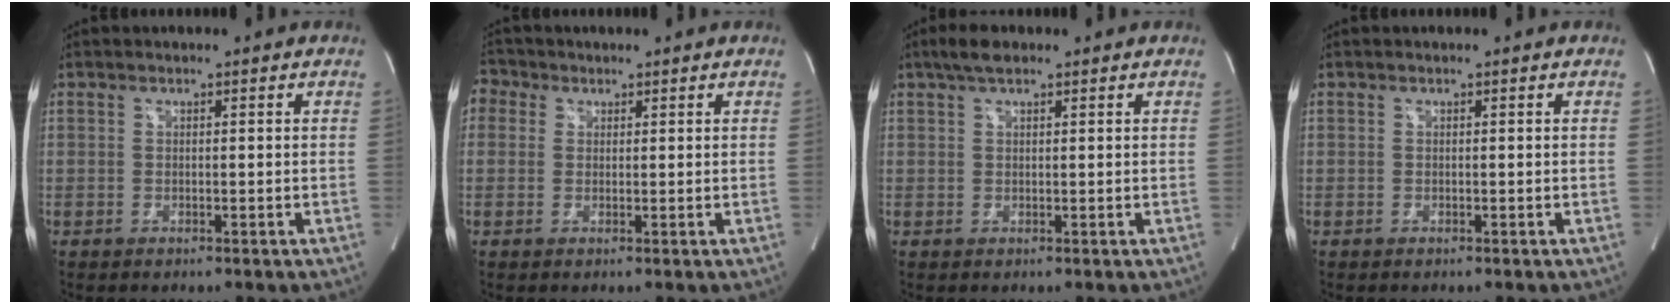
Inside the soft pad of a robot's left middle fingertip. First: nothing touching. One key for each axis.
{"total": 3.2, "fx": 1.3, "fy": 2.9, "fz": 0.7, "tx": -0.012, "ty": 0.014, "tz": 0.022}
{"total": 3.4, "fx": 2.4, "fy": 1.0, "fz": 2.2, "tx": -0.048, "ty": 0.018, "tz": 0.045}
{"total": 0.0}